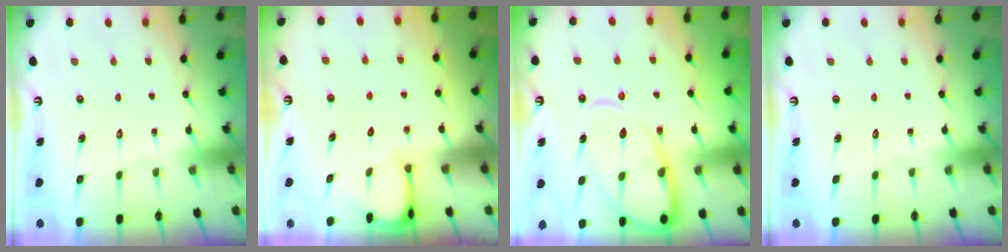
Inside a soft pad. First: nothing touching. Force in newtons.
{"total": 2.0, "press": 2.0, "slide": 0.2}
{"total": 13.7, "press": 13.6, "slide": 1.2}
{"total": 0.0}